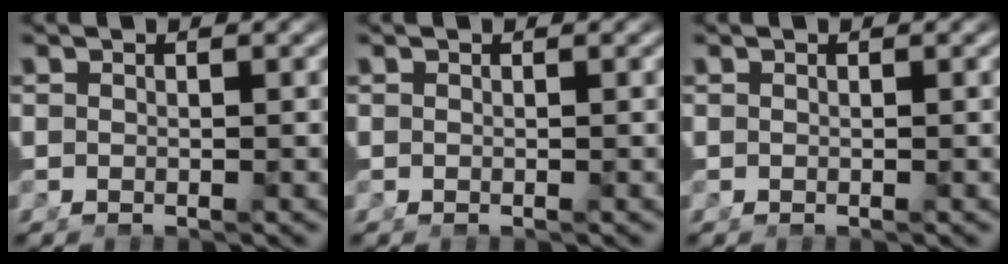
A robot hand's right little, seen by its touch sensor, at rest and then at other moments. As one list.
[{"total": 0.0}, {"total": 0.0}]